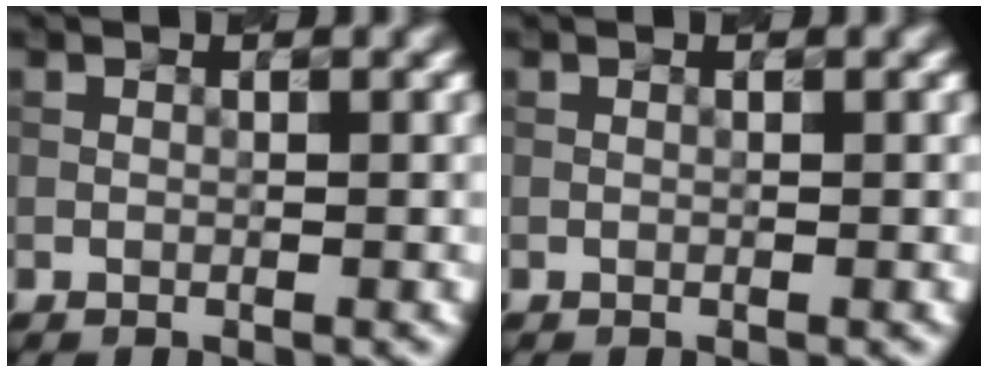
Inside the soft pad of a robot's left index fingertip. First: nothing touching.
{"total": 0.0}